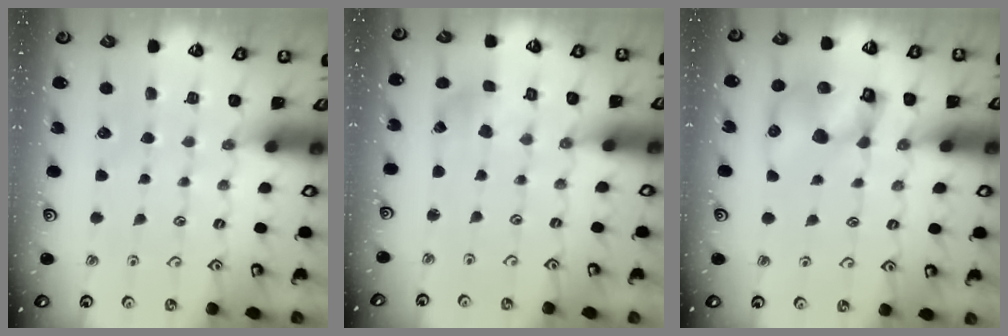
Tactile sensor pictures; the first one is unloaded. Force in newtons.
{"total": 1.1, "press": 1.0, "slide": 0.4}
{"total": 11.4, "press": 11.3, "slide": 1.6}